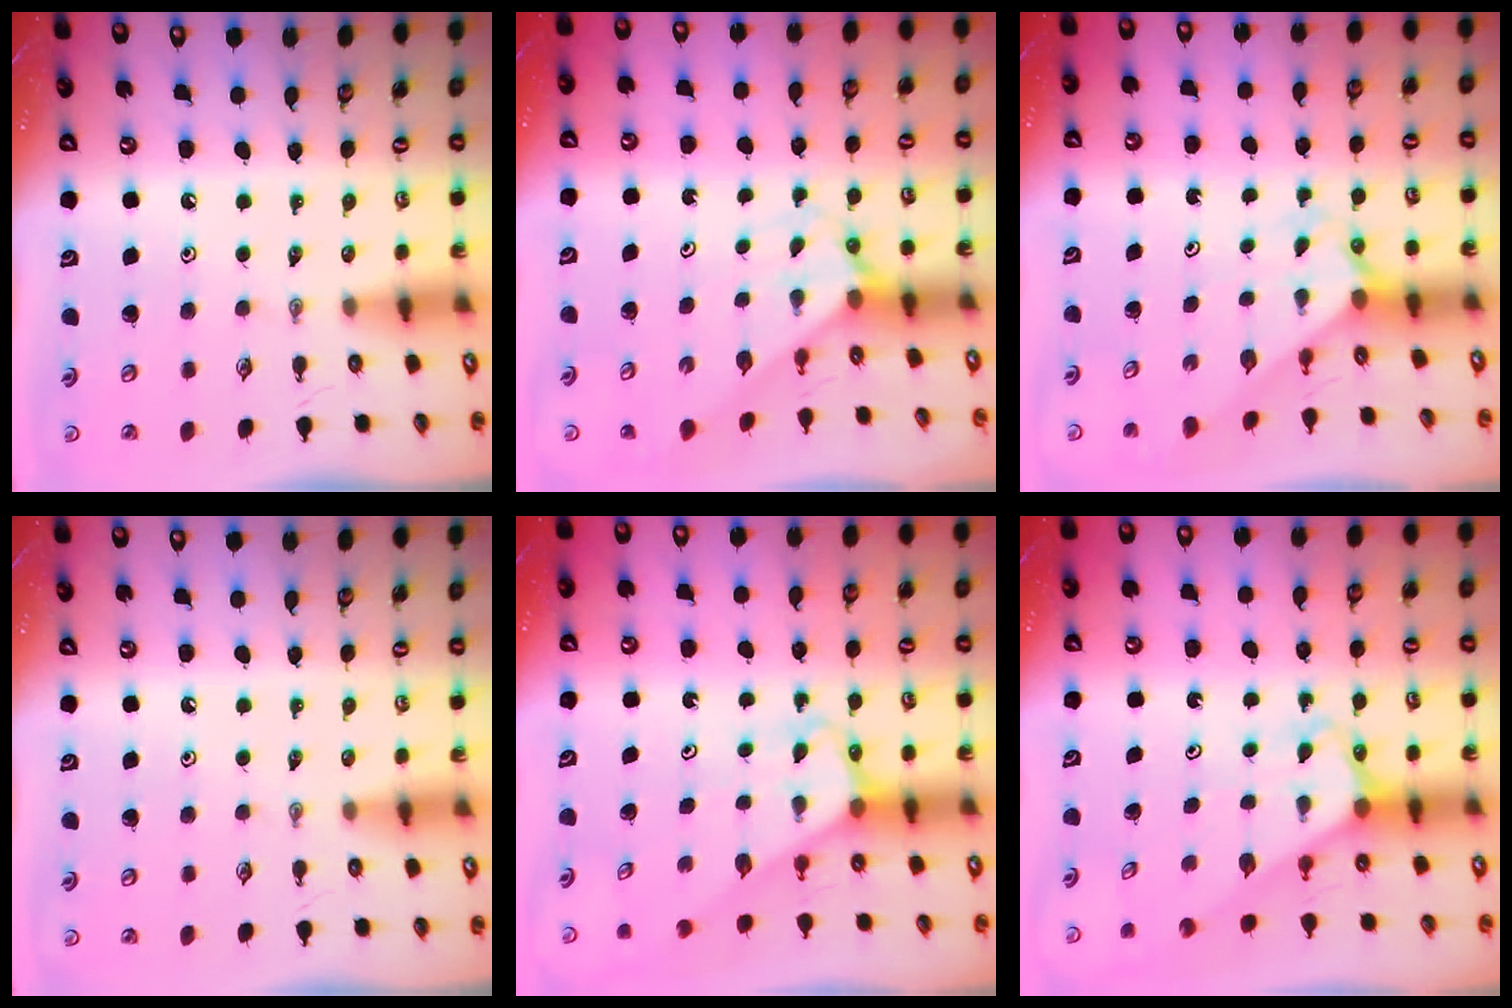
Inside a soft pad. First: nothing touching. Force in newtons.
{"total": 2.6, "press": 2.6, "slide": 0.3}
{"total": 2.0, "press": 2.0, "slide": 0.2}
{"total": 0.0}
{"total": 3.3, "press": 3.3, "slide": 0.2}
{"total": 2.8, "press": 2.8, "slide": 0.2}